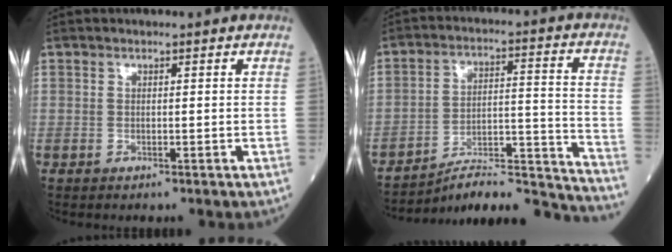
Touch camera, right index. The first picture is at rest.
{"total": 20.5, "force": [-19.7, -0.4, 5.5], "torque": [-0.046, 0.026, -0.284]}